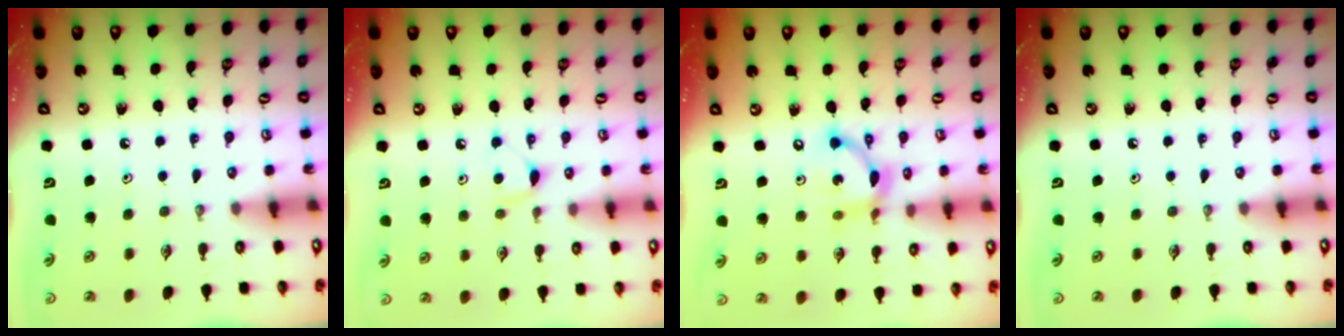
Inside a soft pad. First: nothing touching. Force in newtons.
{"total": 5.9, "press": 5.8, "slide": 0.8}
{"total": 12.3, "press": 12.3, "slide": 1.0}
{"total": 0.0}